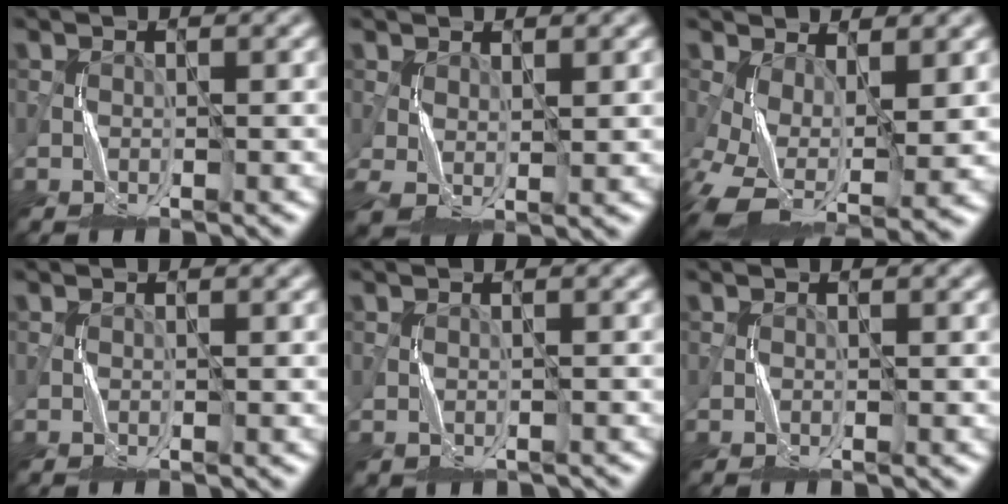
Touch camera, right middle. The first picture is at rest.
{"total": 2.8, "force": [0.5, 1.6, 2.3], "torque": [-0.065, 0.000, 0.011]}
{"total": 9.1, "force": [-2.3, 4.7, 7.4], "torque": [-0.159, -0.022, -0.035]}
{"total": 0.0}
{"total": 1.0, "force": [-0.2, 0.8, 0.5], "torque": [-0.015, -0.002, 0.001]}
{"total": 0.0}